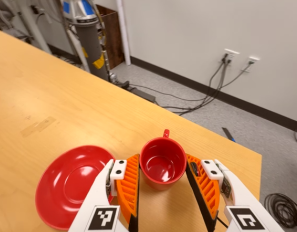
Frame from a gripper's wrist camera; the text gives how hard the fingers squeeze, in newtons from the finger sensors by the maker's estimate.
{"total": 4.3, "left": 2.4, "right": 6.3}